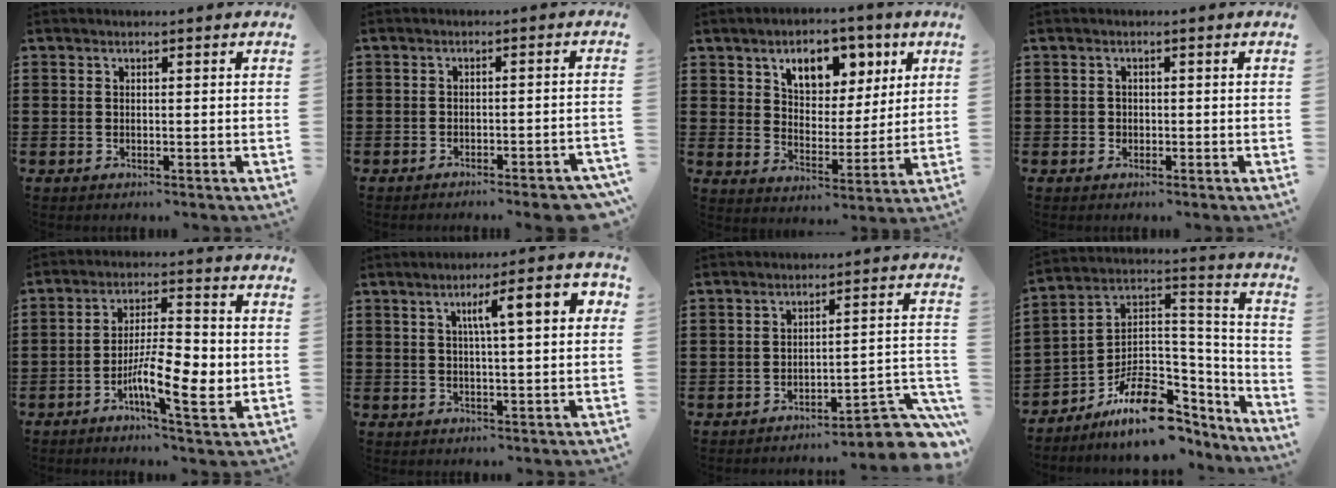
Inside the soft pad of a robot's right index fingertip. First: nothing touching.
{"total": 2.9, "force": [-2.6, -0.1, 1.4], "torque": [-0.024, -0.003, -0.050]}
{"total": 8.2, "force": [4.7, 4.9, 4.4], "torque": [-0.091, -0.002, 0.078]}
{"total": 0.7, "force": [-0.1, 0.7, 0.1], "torque": [-0.005, 0.003, -0.004]}
{"total": 9.8, "force": [-2.6, 2.7, 9.1], "torque": [-0.156, -0.004, -0.047]}
{"total": 7.3, "force": [2.2, 1.5, 6.8], "torque": [-0.123, 0.001, 0.029]}
{"total": 6.1, "force": [-4.7, 1.0, 3.7], "torque": [-0.048, -0.012, -0.091]}
{"total": 12.1, "force": [-7.1, 6.7, 7.2], "torque": [-0.135, 0.019, -0.118]}